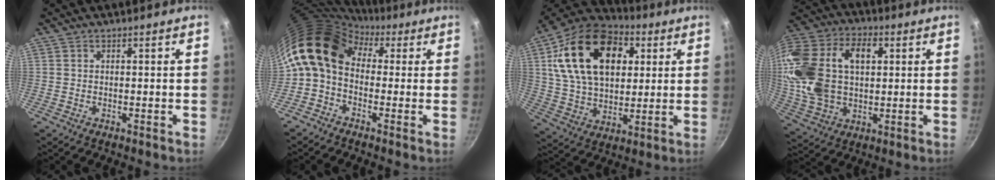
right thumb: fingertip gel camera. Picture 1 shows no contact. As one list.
[{"total": 11.7, "force": [2.5, 8.2, 8.0], "torque": [-0.133, 0.026, 0.020]}, {"total": 24.7, "force": [7.1, 16.0, 17.5], "torque": [-0.285, 0.000, 0.115]}, {"total": 23.6, "force": [3.8, 15.5, 17.4], "torque": [-0.342, 0.023, 0.067]}]